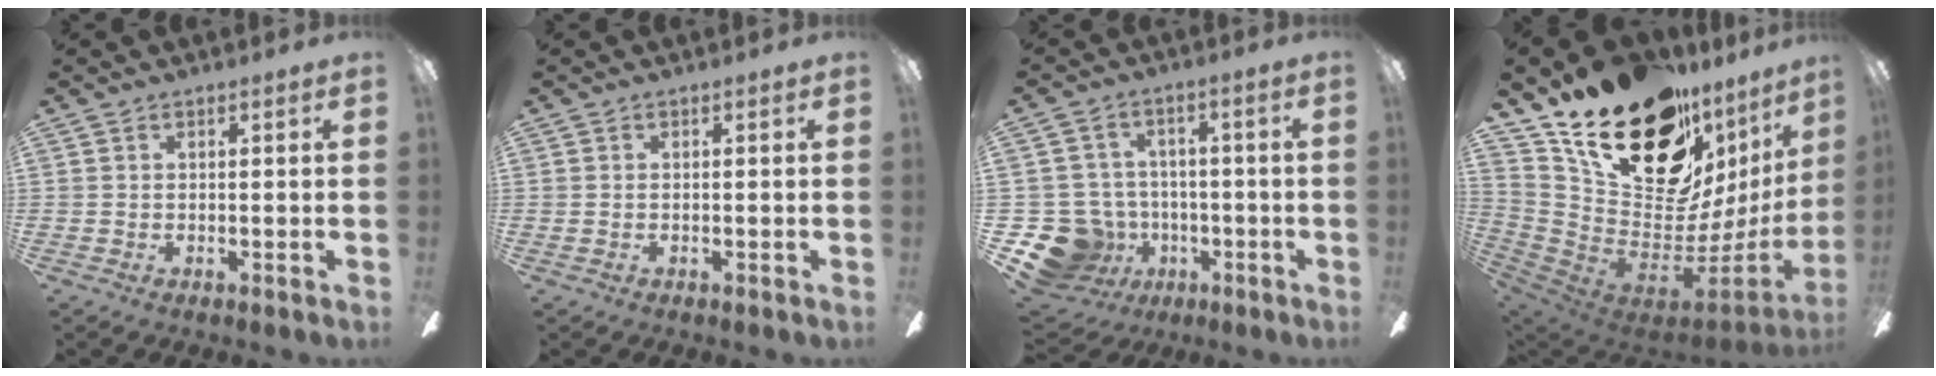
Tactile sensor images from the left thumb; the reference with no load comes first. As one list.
[{"total": 0.0}, {"total": 13.5, "force": [-5.2, 11.5, 4.9], "torque": [-0.134, 0.026, -0.082]}, {"total": 29.1, "force": [17.0, 15.2, 18.0], "torque": [-0.291, -0.104, 0.331]}]